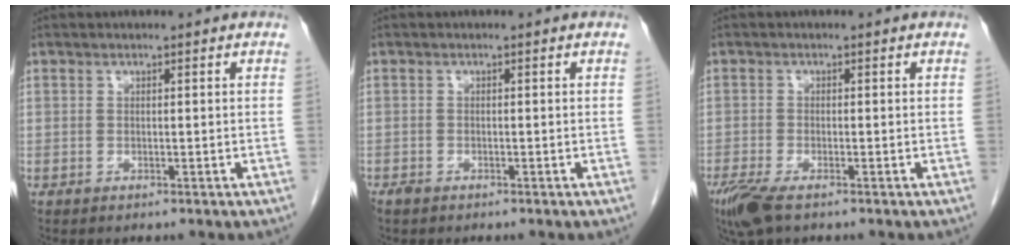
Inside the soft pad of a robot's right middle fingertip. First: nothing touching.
{"total": 0.7, "force": [-0.6, 0.4, 0.2], "torque": [-0.010, -0.001, -0.011]}
{"total": 4.9, "force": [-3.2, 1.3, 3.4], "torque": [-0.074, -0.015, -0.059]}